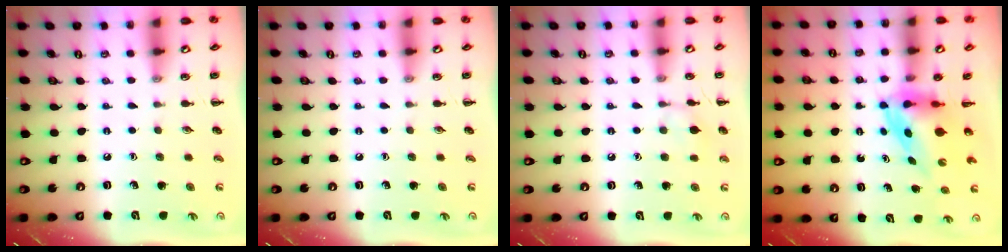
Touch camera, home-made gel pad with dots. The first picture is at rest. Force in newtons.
{"total": 0.0}
{"total": 7.0, "press": 6.7, "slide": 1.7}
{"total": 3.8, "press": 3.7, "slide": 1.0}